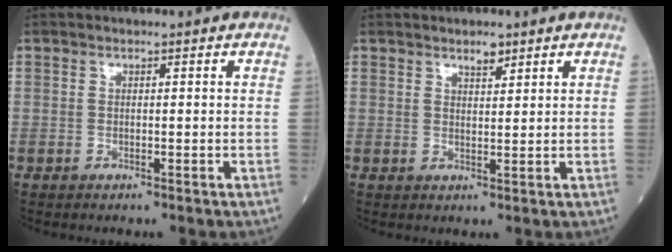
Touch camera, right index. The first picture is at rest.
{"total": 2.0, "force": [1.6, 0.6, 1.1], "torque": [-0.020, -0.001, 0.026]}